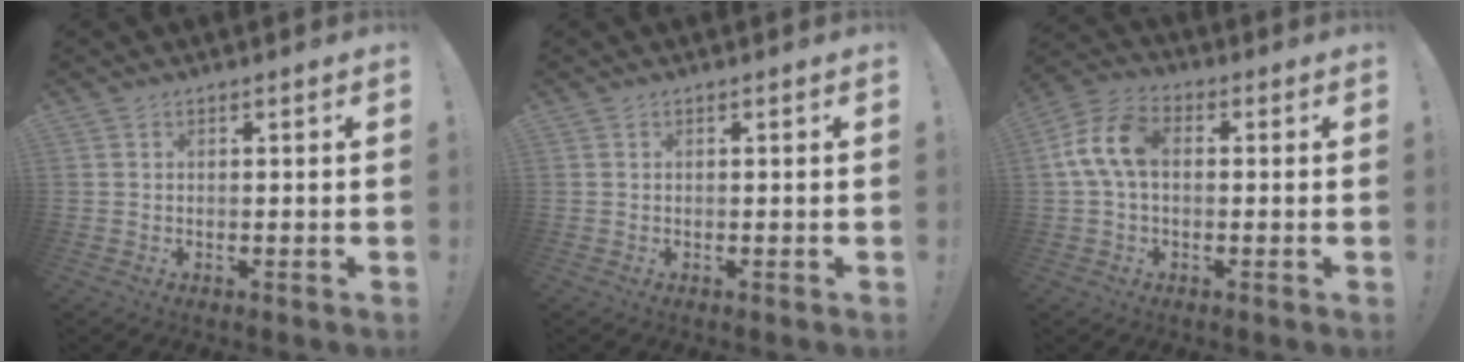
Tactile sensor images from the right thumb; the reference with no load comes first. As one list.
[{"total": 0.0}, {"total": 10.3, "force": [0.8, 6.5, 7.9], "torque": [-0.154, 0.013, 0.020]}]